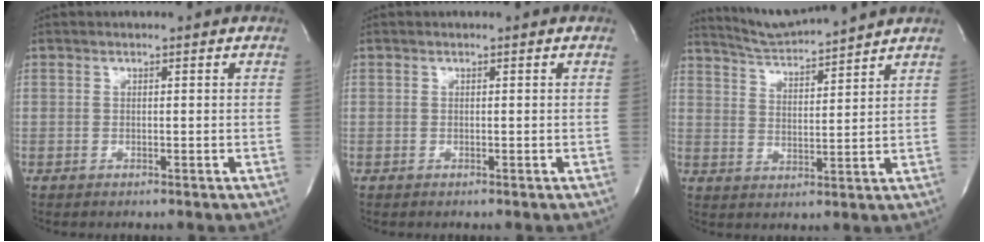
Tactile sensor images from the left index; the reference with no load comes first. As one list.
[{"total": 0.0}, {"total": 7.9, "force": [7.5, -1.2, 2.0], "torque": [-0.046, 0.003, 0.137]}]